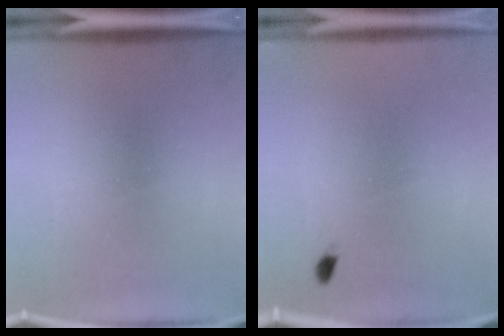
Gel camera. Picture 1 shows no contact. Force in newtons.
{"total": 0.7}